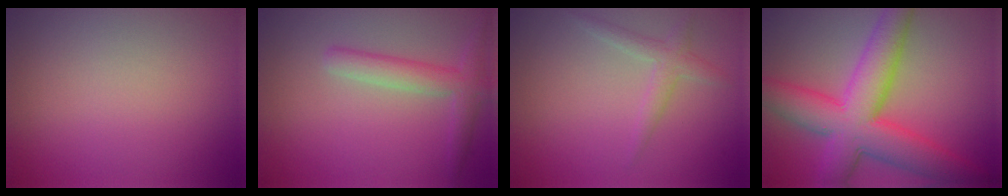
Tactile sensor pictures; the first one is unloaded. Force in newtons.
{"total": 2.8, "press": 2.8, "slide": 0.1}
{"total": 1.8, "press": 1.8, "slide": 0.1}
{"total": 9.3, "press": 9.3, "slide": 0.3}